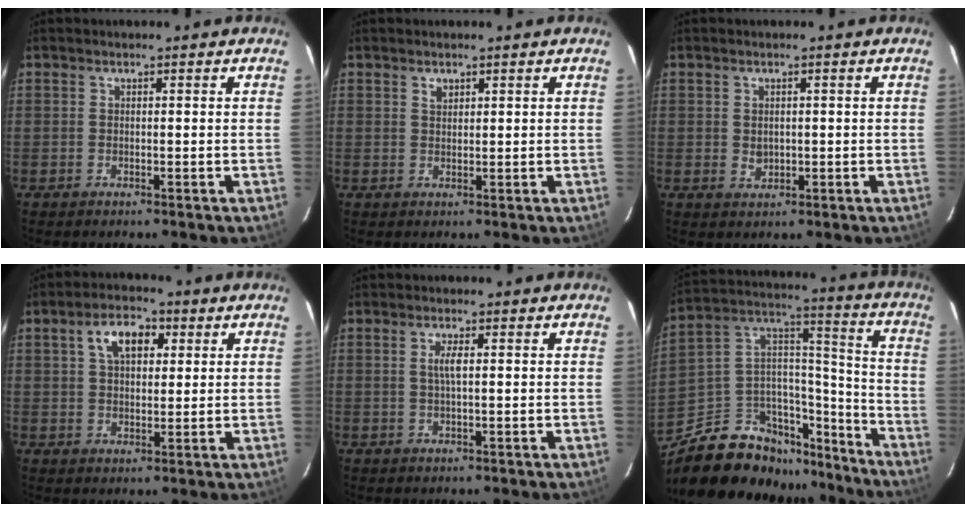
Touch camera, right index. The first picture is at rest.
{"total": 1.5, "force": [0.9, 0.9, 0.6], "torque": [-0.007, 0.003, 0.017]}
{"total": 2.2, "force": [0.1, 1.9, 1.2], "torque": [-0.017, 0.000, 0.004]}
{"total": 7.2, "force": [2.7, 4.2, 5.2], "torque": [-0.091, 0.024, 0.047]}
{"total": 2.0, "force": [0.3, 0.2, 2.0], "torque": [-0.039, 0.001, 0.005]}
{"total": 23.3, "force": [-17.6, 11.9, 9.5], "torque": [-0.193, 0.074, -0.261]}